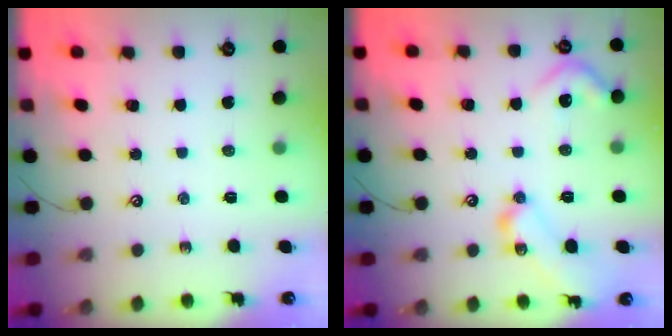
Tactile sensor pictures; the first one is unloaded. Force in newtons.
{"total": 17.2, "press": 17.2, "slide": 0.5}